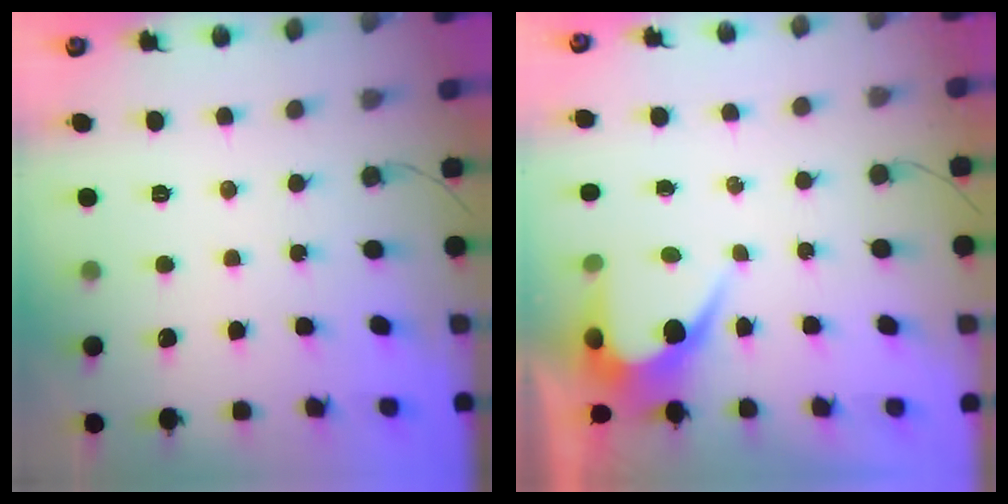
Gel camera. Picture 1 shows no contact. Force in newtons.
{"total": 5.1, "press": 5.0, "slide": 0.2}